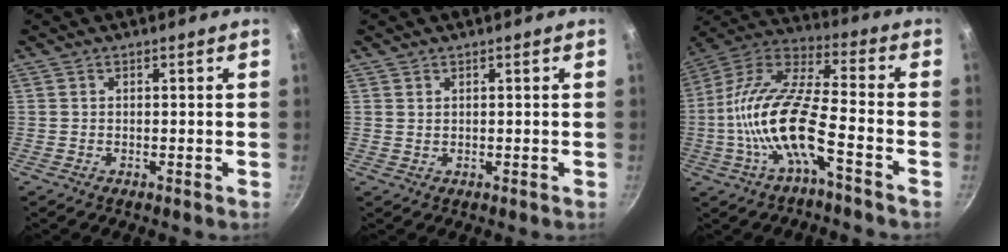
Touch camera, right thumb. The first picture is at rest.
{"total": 0.7, "force": [0.6, 0.3, 0.3], "torque": [-0.002, -0.007, 0.009]}
{"total": 16.7, "force": [-5.5, 5.1, 15.0], "torque": [-0.288, 0.047, -0.119]}